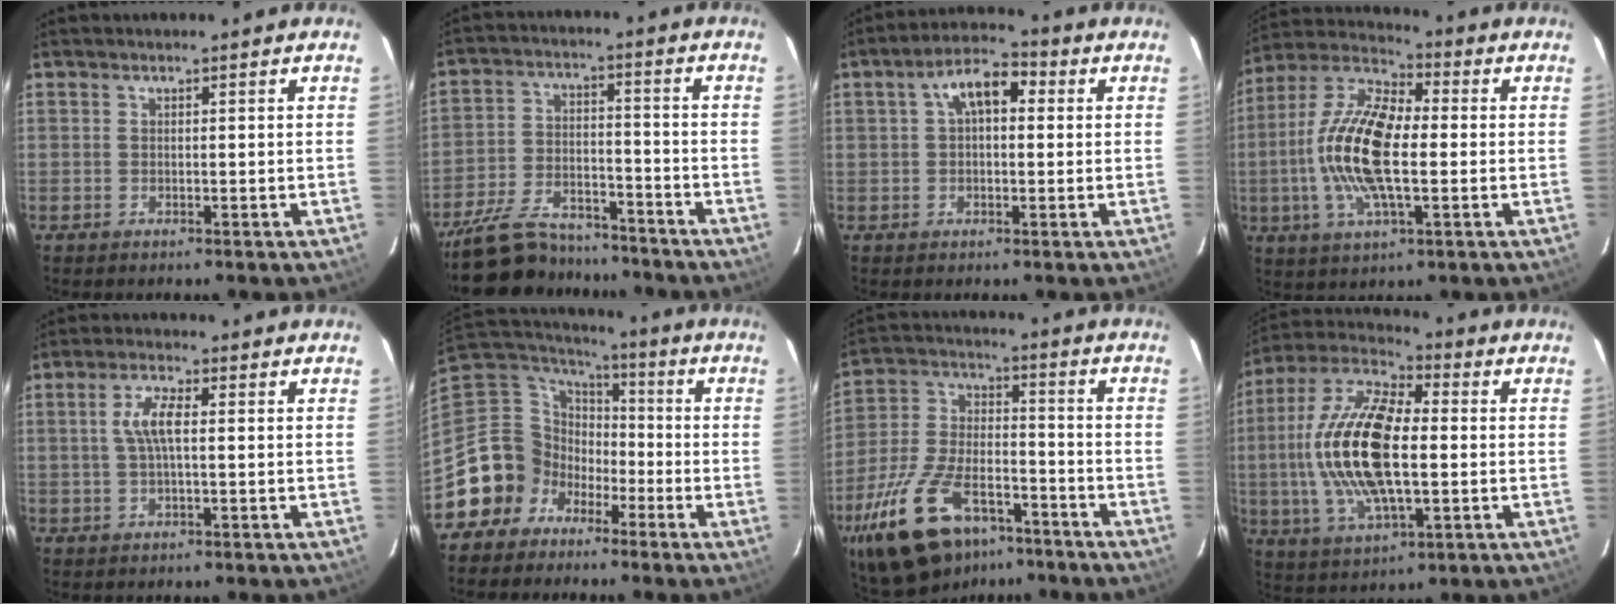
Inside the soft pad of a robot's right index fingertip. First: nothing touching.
{"total": 17.6, "force": [-14.8, 6.6, 6.9], "torque": [-0.165, -0.003, -0.235]}
{"total": 7.2, "force": [1.6, 3.9, 5.8], "torque": [-0.105, 0.029, 0.025]}
{"total": 16.8, "force": [-1.2, 6.5, 15.5], "torque": [-0.309, 0.008, -0.035]}
{"total": 5.0, "force": [0.4, 1.5, 4.8], "torque": [-0.094, 0.007, 0.011]}
{"total": 11.9, "force": [-5.6, 10.3, 2.0], "torque": [-0.068, 0.031, -0.110]}
{"total": 22.9, "force": [-14.5, 11.1, 13.8], "torque": [-0.288, -0.009, -0.243]}
{"total": 20.6, "force": [-0.5, 8.8, 18.7], "torque": [-0.377, 0.004, -0.013]}